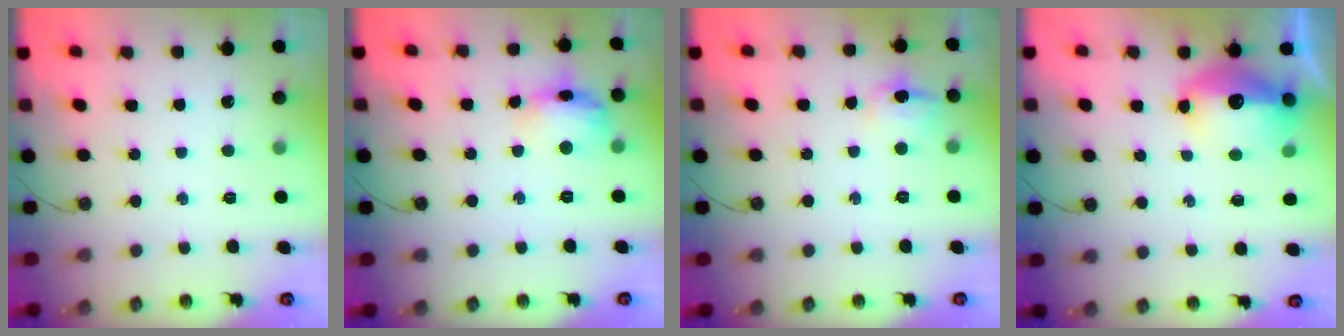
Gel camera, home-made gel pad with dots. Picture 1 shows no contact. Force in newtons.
{"total": 13.0, "press": 13.0, "slide": 1.1}
{"total": 8.6, "press": 8.5, "slide": 0.8}
{"total": 14.1, "press": 14.0, "slide": 1.3}